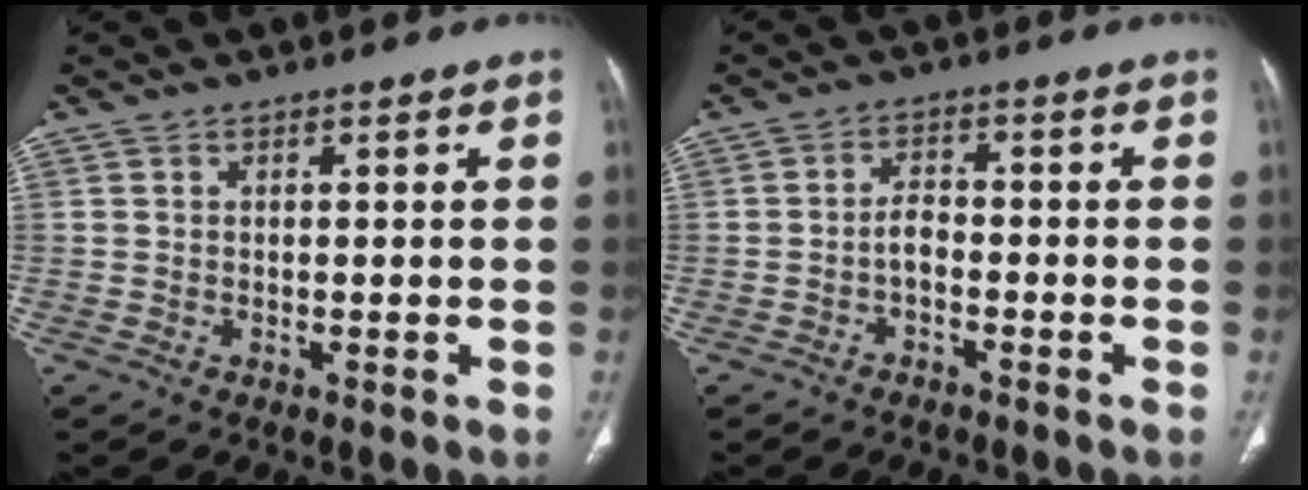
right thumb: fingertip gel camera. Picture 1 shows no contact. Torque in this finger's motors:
{"motor_torque": [0.76, 0.43, 0.13, -0.66, 0.10]}